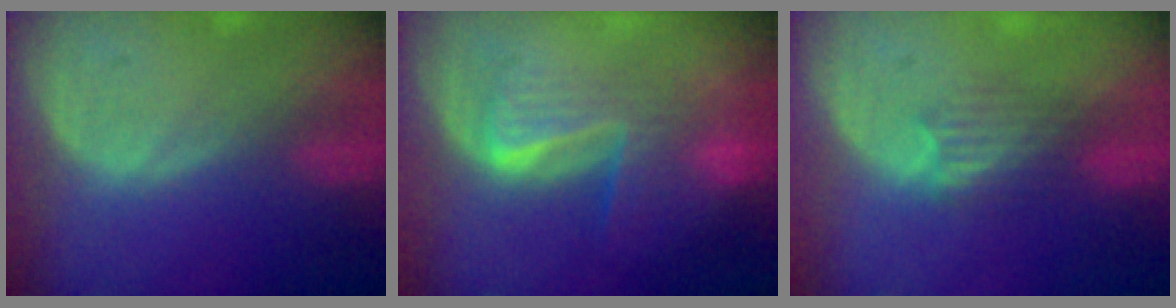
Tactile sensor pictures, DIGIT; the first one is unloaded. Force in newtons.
{"total": 6.3, "press": 6.1, "slide": 1.5}
{"total": 3.2, "press": 3.0, "slide": 1.2}